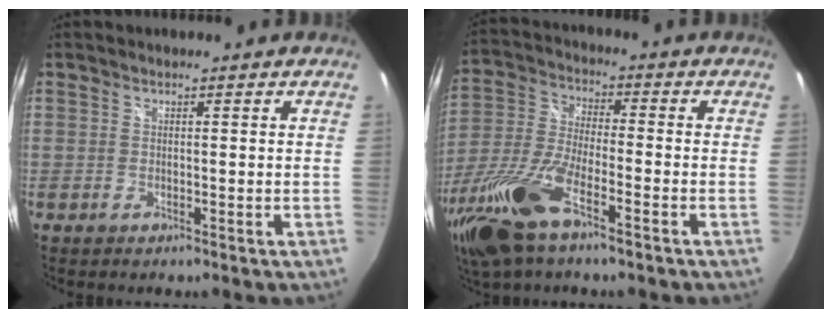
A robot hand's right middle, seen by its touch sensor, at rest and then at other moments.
{"total": 17.1, "force": [-10.0, 5.2, 12.8], "torque": [-0.288, -0.035, -0.203]}